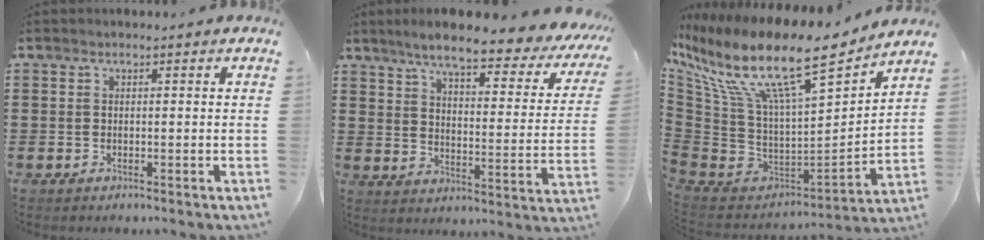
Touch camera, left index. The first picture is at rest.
{"total": 7.6, "force": [6.2, 0.6, 4.3], "torque": [-0.094, -0.039, 0.097]}
{"total": 15.6, "force": [9.4, 4.5, 11.6], "torque": [-0.246, -0.059, 0.150]}